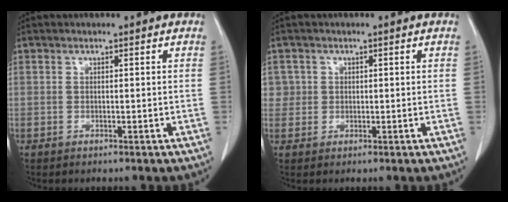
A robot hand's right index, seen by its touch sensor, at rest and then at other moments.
{"total": 2.3, "force": [0.6, 2.3, -0.2], "torque": [0.024, 0.004, 0.005]}